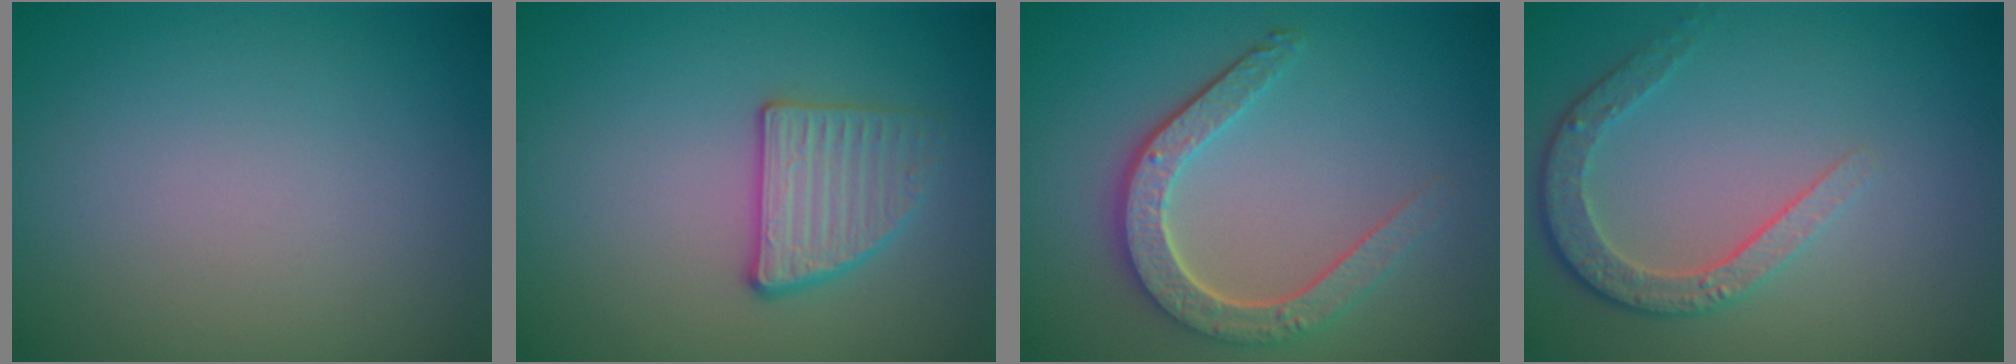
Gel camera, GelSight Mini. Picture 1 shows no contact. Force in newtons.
{"total": 2.7, "press": 2.6, "slide": 0.8}
{"total": 4.7, "press": 3.7, "slide": 2.9}
{"total": 3.5, "press": 2.8, "slide": 2.0}